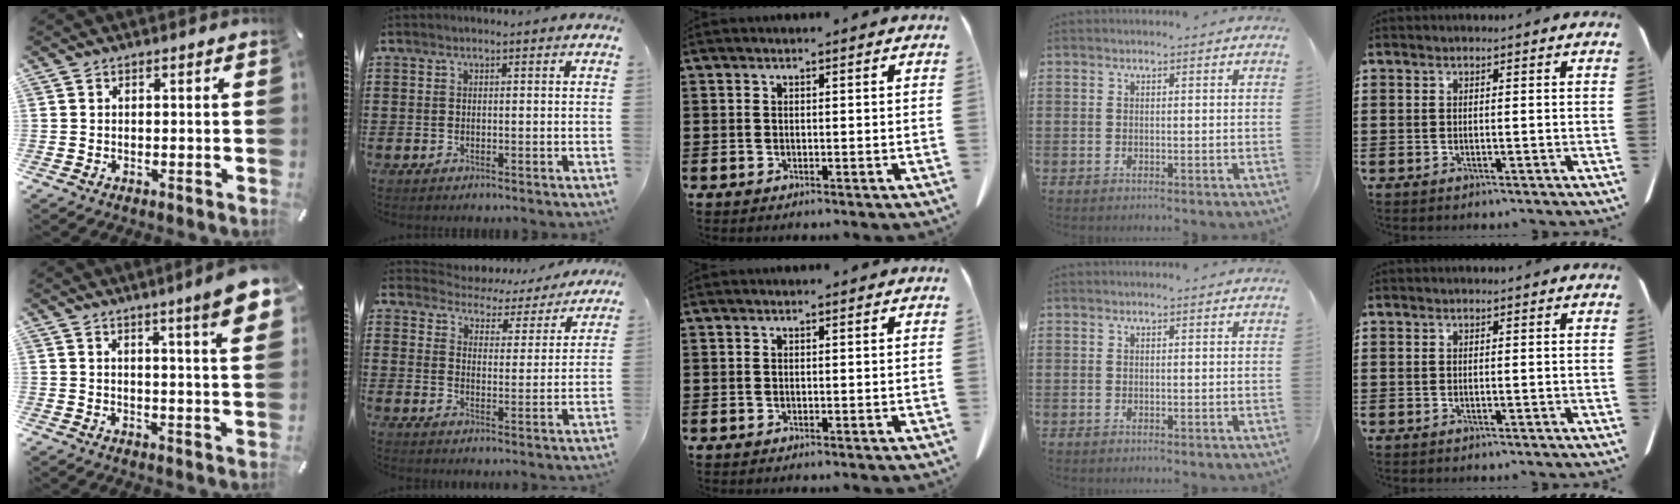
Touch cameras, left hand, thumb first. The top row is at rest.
{"thumb": {"total": 9.4, "force": [5.3, 0.5, 7.7], "torque": [-0.114, -0.031, 0.083]}, "index": {"total": 4.0, "force": [3.9, 0.6, -0.2], "torque": [-0.025, -0.034, 0.062]}}